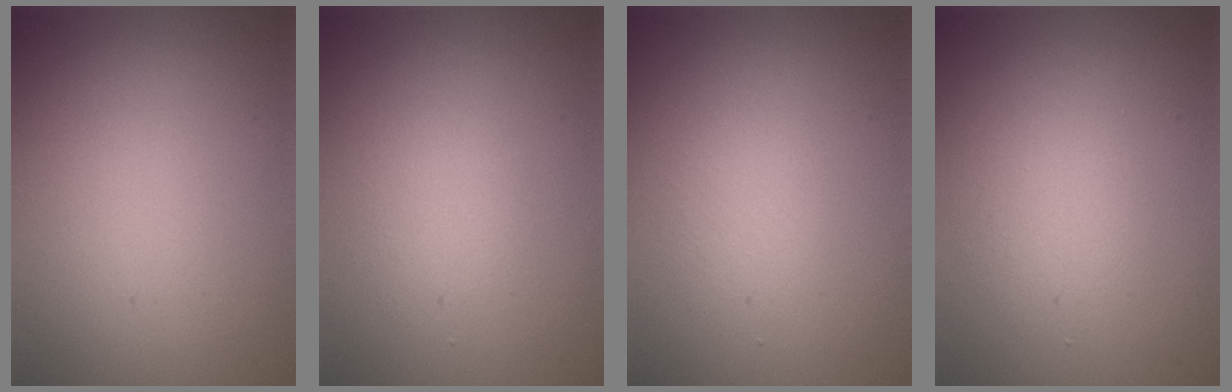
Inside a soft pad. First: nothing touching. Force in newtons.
{"total": 1.6, "press": 1.6, "slide": 0.2}
{"total": 1.4, "press": 1.4, "slide": 0.1}
{"total": 2.0, "press": 2.0, "slide": 0.1}